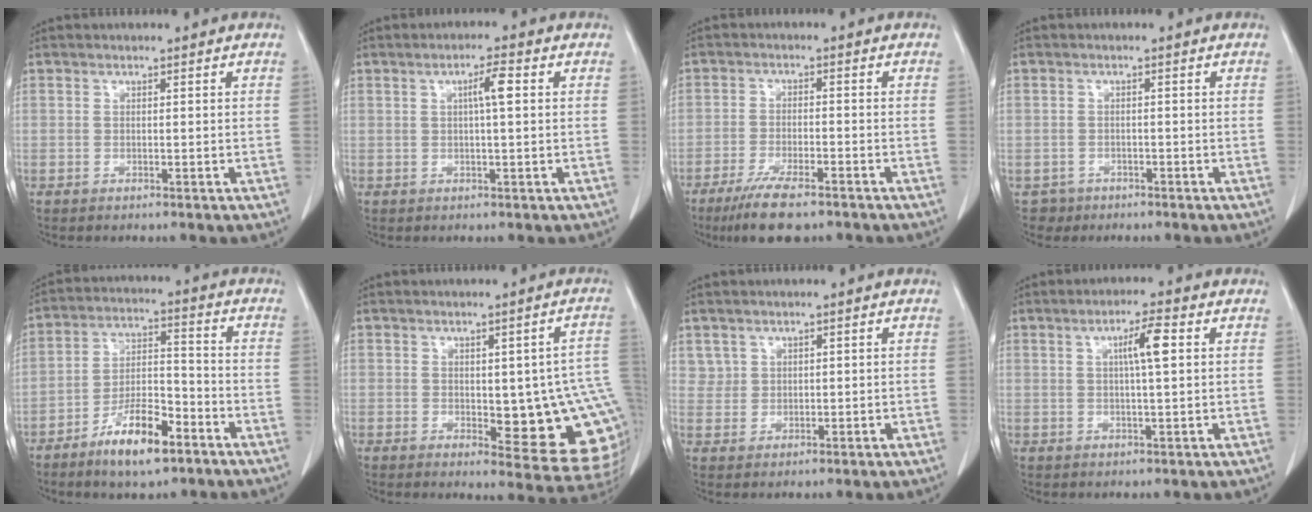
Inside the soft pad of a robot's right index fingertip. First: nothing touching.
{"total": 3.3, "force": [0.7, 0.1, 3.2], "torque": [-0.054, 0.004, 0.011]}
{"total": 8.5, "force": [-6.2, 1.6, 5.6], "torque": [-0.095, -0.018, -0.097]}
{"total": 2.4, "force": [-1.2, 2.0, -0.5], "torque": [0.008, 0.011, -0.020]}
{"total": 10.6, "force": [-6.7, 3.3, 7.5], "torque": [-0.141, 0.003, -0.117]}
{"total": 15.3, "force": [-1.0, 4.9, 14.5], "torque": [-0.123, 0.007, 0.004]}
{"total": 2.3, "force": [1.4, 1.8, 0.0], "torque": [0.010, 0.005, 0.023]}
{"total": 4.7, "force": [1.2, 0.2, 4.5], "torque": [-0.078, 0.003, 0.020]}